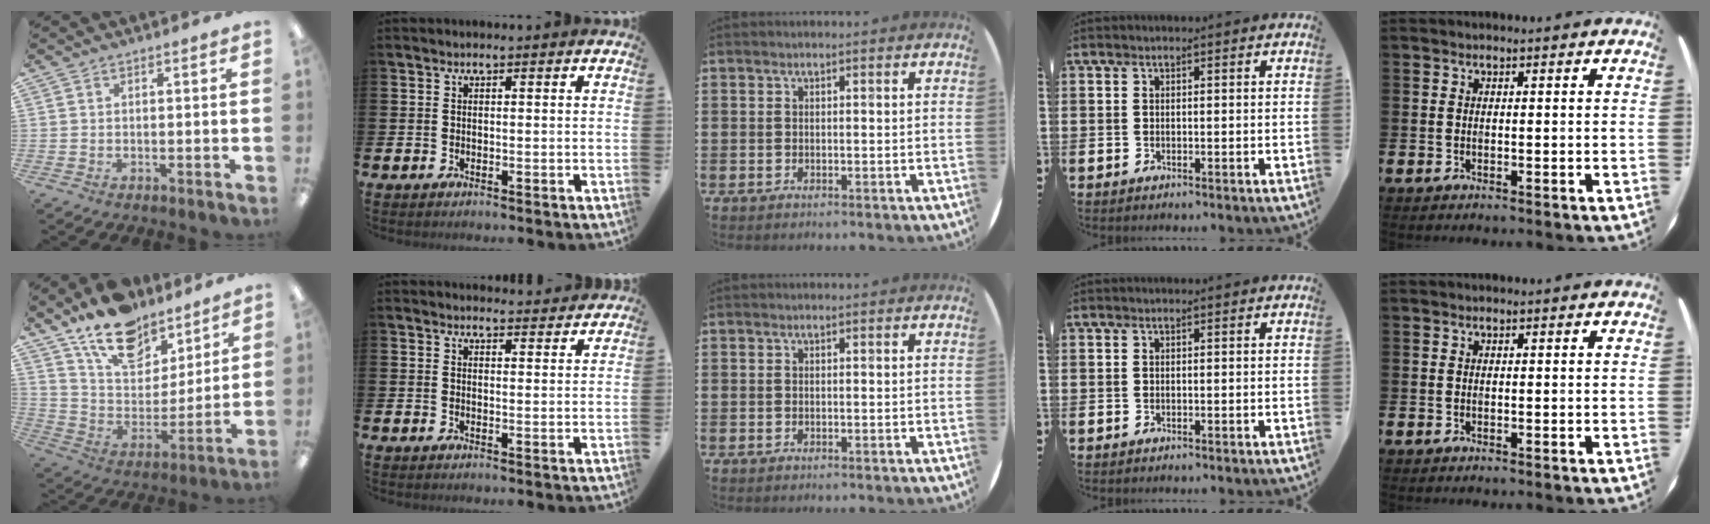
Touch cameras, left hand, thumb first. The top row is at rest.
{"thumb": {"total": 17.0, "force": [13.1, 8.6, 6.8], "torque": [-0.128, -0.081, 0.238]}, "index": {"total": 2.6, "force": [2.6, 0.4, -0.1], "torque": [0.011, -0.019, 0.044]}}